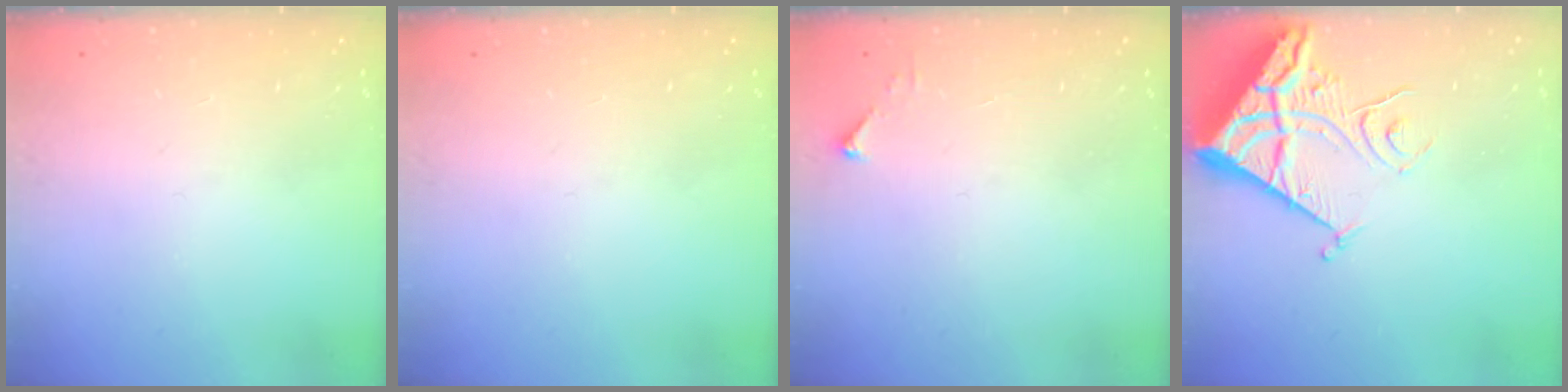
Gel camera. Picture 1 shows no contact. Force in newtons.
{"total": 0.0}
{"total": 2.5, "press": 2.5, "slide": 0.3}
{"total": 11.3, "press": 11.3, "slide": 1.4}